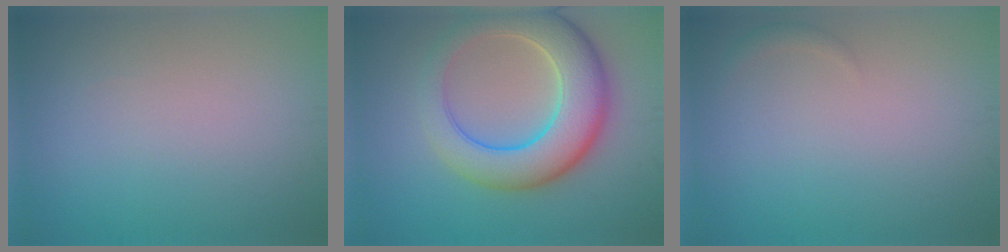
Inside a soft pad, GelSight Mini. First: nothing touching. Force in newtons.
{"total": 8.6, "press": 8.6, "slide": 0.6}
{"total": 0.7, "press": 0.7, "slide": 0.1}